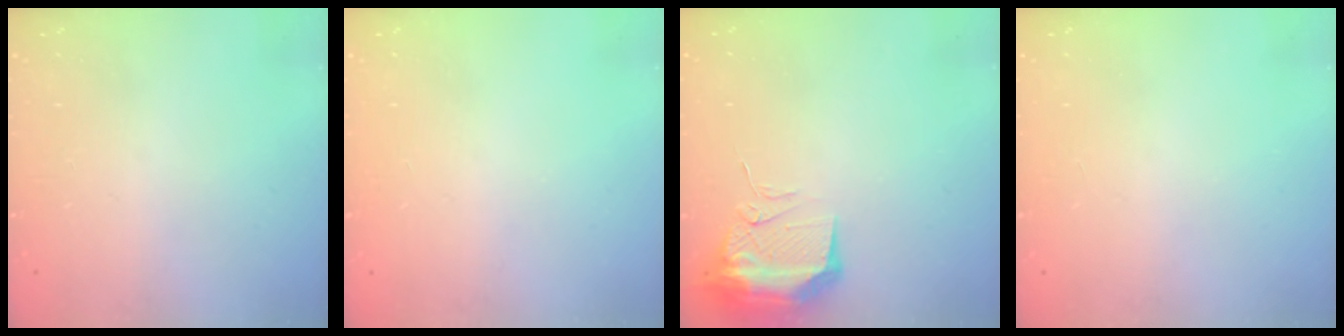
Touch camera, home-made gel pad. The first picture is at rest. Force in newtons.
{"total": 0.0}
{"total": 11.4, "press": 11.2, "slide": 1.9}
{"total": 0.0}